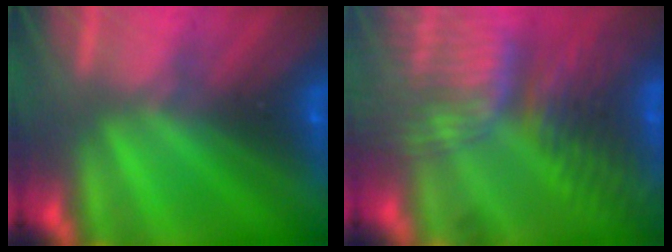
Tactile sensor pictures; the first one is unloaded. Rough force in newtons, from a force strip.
{"total": 6.8}